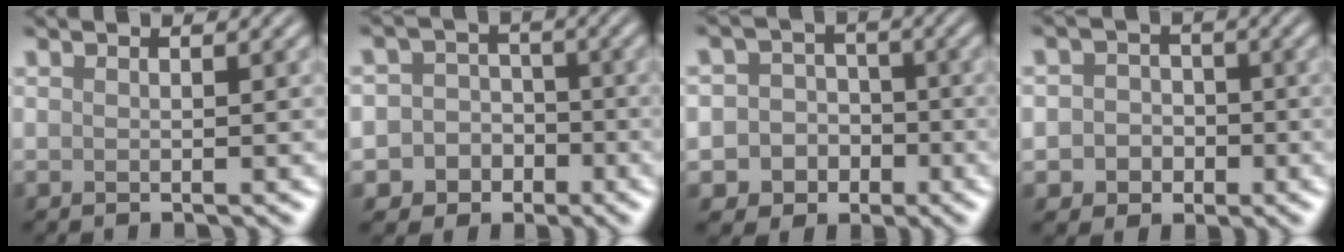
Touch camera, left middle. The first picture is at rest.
{"total": 5.7, "force": [-2.6, 5.1, 0.7], "torque": [0.008, -0.001, -0.060]}
{"total": 6.2, "force": [-2.4, 5.6, 1.0], "torque": [-0.003, 0.003, -0.056]}
{"total": 3.5, "force": [-0.9, 3.2, 1.0], "torque": [0.011, 0.003, -0.030]}